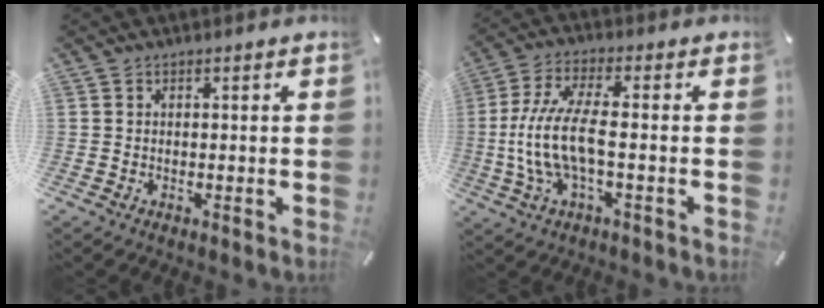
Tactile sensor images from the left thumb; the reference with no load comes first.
{"total": 12.3, "force": [-1.5, 4.1, 11.6], "torque": [-0.247, -0.013, -0.032]}